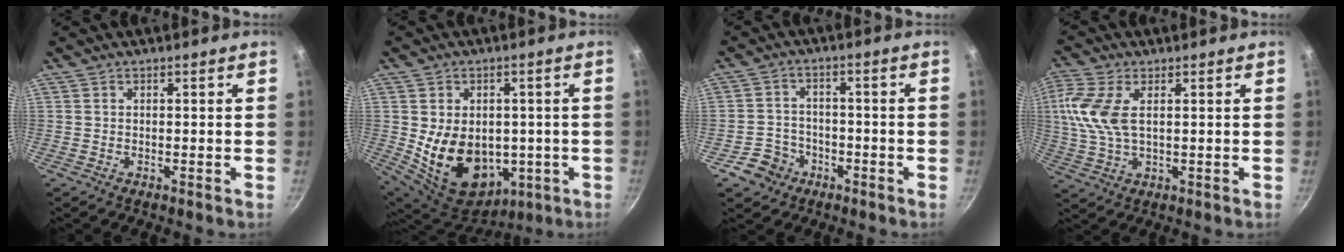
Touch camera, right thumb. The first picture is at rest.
{"total": 17.2, "force": [-1.4, 12.8, 11.4], "torque": [-0.175, -0.013, 0.009]}
{"total": 6.2, "force": [-3.1, 5.2, 1.3], "torque": [-0.008, 0.036, -0.053]}
{"total": 9.0, "force": [1.9, 4.5, 7.5], "torque": [-0.168, 0.006, 0.035]}